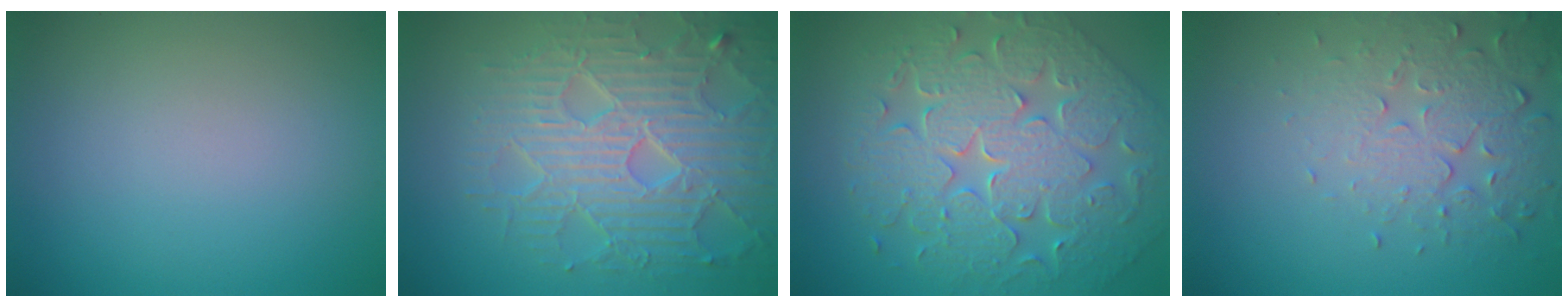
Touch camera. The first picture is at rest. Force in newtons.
{"total": 7.6, "press": 5.9, "slide": 4.7}
{"total": 9.2, "press": 6.8, "slide": 6.2}
{"total": 5.1, "press": 3.7, "slide": 3.4}